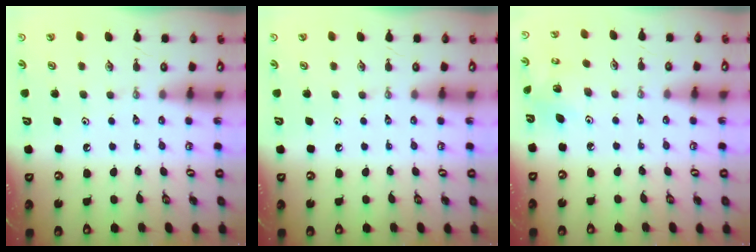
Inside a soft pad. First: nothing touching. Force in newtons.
{"total": 0.0}
{"total": 4.3, "press": 4.3, "slide": 0.4}